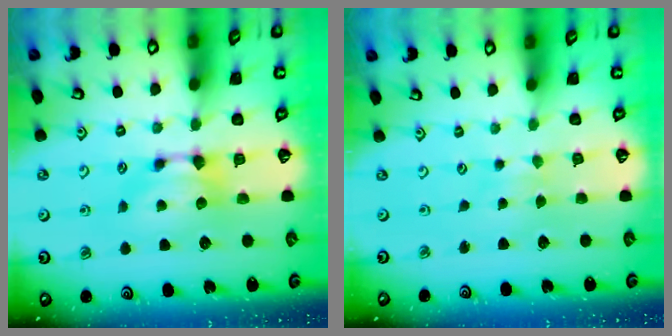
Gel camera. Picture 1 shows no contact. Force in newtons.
{"total": 2.9, "press": 2.9, "slide": 0.0}